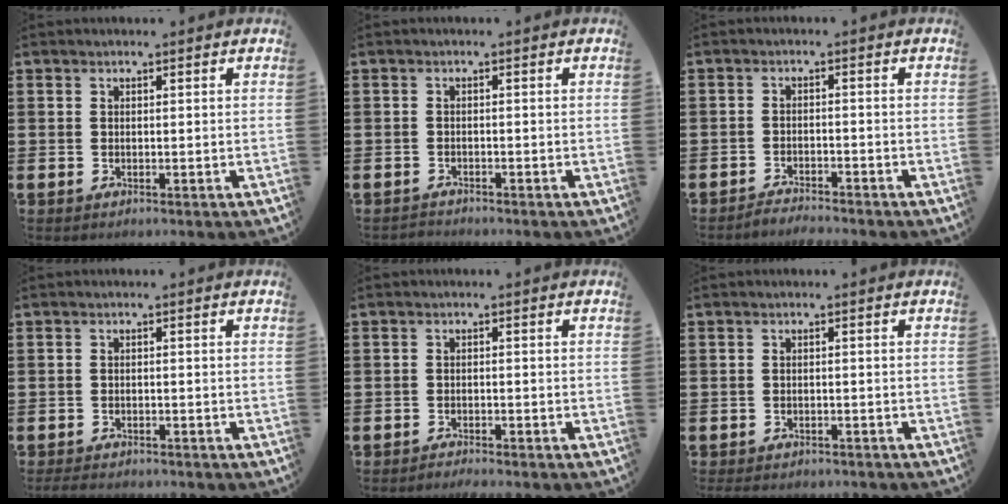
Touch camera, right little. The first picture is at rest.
{"total": 0.8, "force": [-0.8, 0.0, -0.1], "torque": [-0.001, -0.001, -0.017]}
{"total": 2.1, "force": [-2.1, -0.2, -0.2], "torque": [-0.001, 0.005, -0.046]}
{"total": 1.1, "force": [-1.1, 0.2, 0.2], "torque": [-0.007, 0.003, -0.023]}
{"total": 1.3, "force": [-1.3, -0.1, 0.0], "torque": [-0.002, 0.001, -0.026]}
{"total": 0.9, "force": [-0.9, 0.1, 0.0], "torque": [-0.003, 0.001, -0.019]}